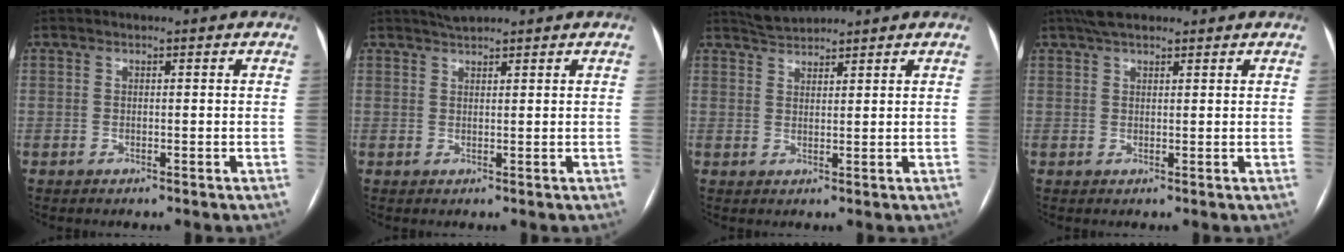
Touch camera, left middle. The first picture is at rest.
{"total": 2.2, "force": [2.1, 0.1, 0.7], "torque": [-0.015, 0.011, 0.039]}
{"total": 3.0, "force": [3.0, 0.1, 0.0], "torque": [-0.009, 0.014, 0.061]}
{"total": 4.8, "force": [3.8, 1.5, 2.5], "torque": [-0.047, 0.028, 0.067]}